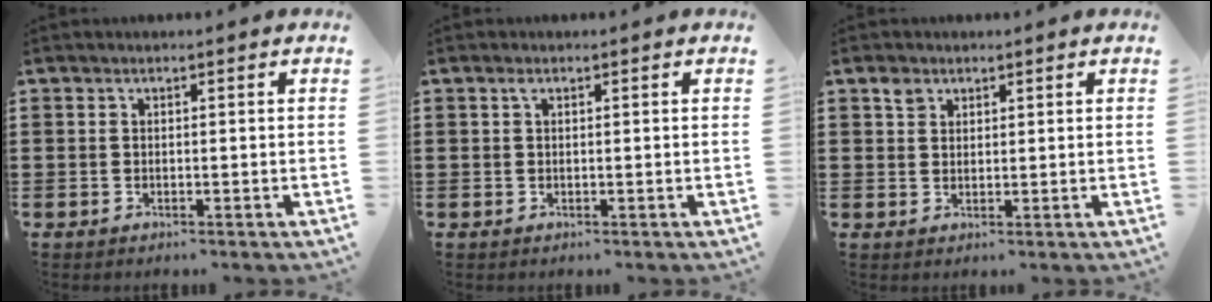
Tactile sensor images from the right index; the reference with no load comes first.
{"total": 0.8, "force": [0.3, 0.3, 0.6], "torque": [-0.014, 0.001, 0.006]}
{"total": 1.9, "force": [1.3, 1.3, 0.5], "torque": [-0.014, 0.002, 0.026]}